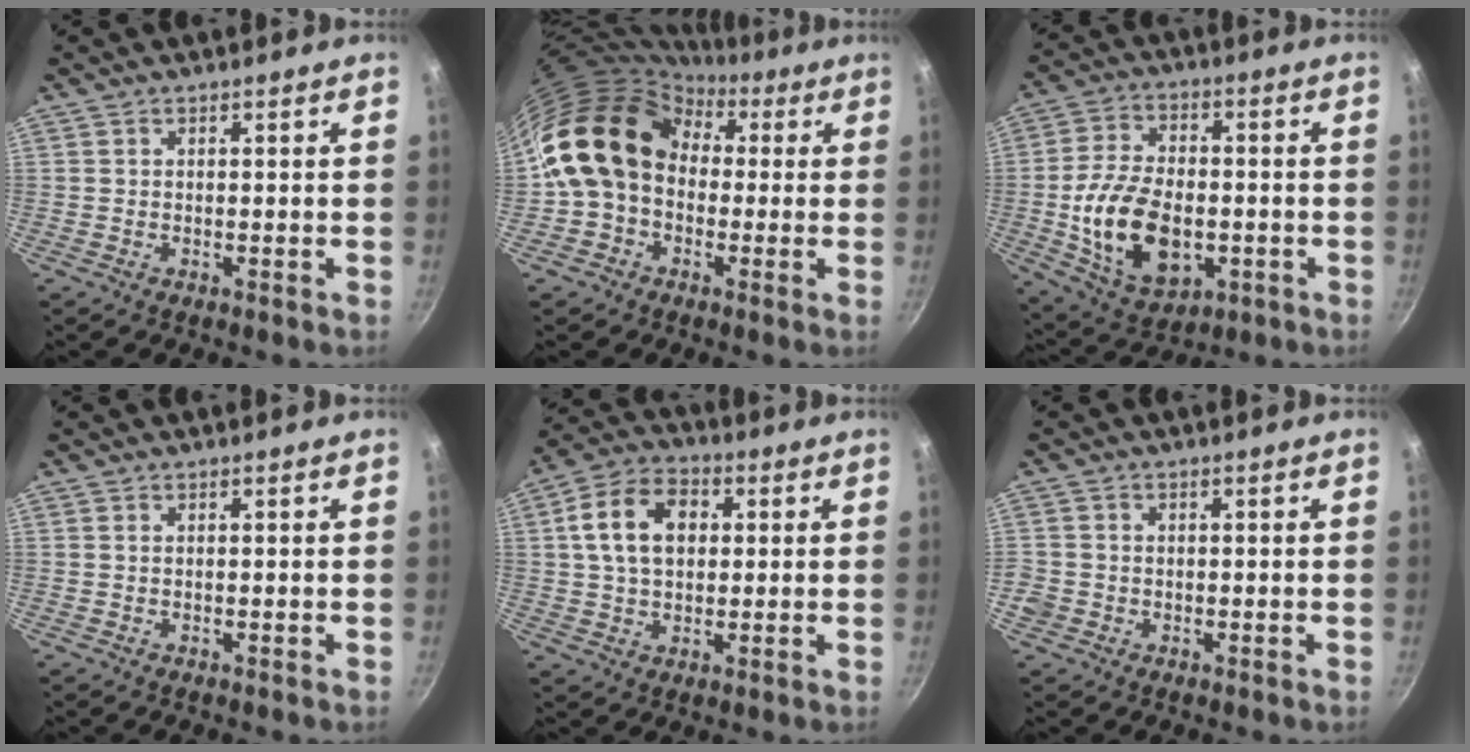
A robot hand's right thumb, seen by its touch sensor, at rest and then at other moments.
{"total": 15.7, "force": [1.3, 12.5, 9.5], "torque": [-0.136, 0.039, 0.005]}
{"total": 17.3, "force": [-3.0, 10.8, 13.1], "torque": [-0.224, 0.013, -0.039]}
{"total": 0.0}
{"total": 12.2, "force": [2.3, 8.5, 8.4], "torque": [-0.131, 0.015, 0.028]}
{"total": 3.5, "force": [-0.6, 3.3, 1.2], "torque": [-0.023, 0.005, -0.013]}